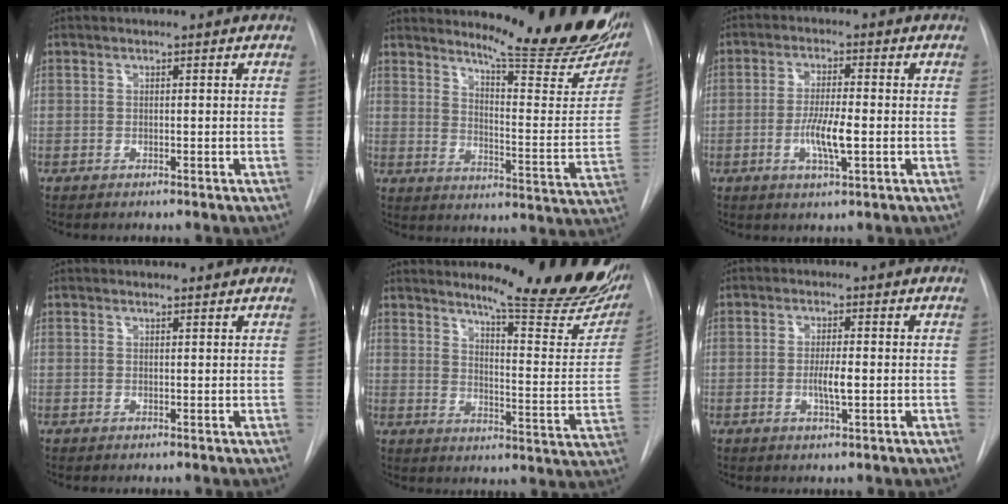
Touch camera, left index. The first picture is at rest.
{"total": 22.3, "force": [19.1, 3.0, 11.1], "torque": [-0.151, -0.095, 0.235]}
{"total": 5.9, "force": [-1.4, 0.8, 5.6], "torque": [-0.110, -0.007, -0.025]}
{"total": 1.5, "force": [1.4, 0.3, 0.1], "torque": [-0.009, 0.006, 0.020]}
{"total": 20.4, "force": [17.3, 2.5, 10.4], "torque": [-0.132, -0.089, 0.211]}
{"total": 3.2, "force": [-0.5, 0.4, 3.1], "torque": [-0.059, -0.003, -0.008]}